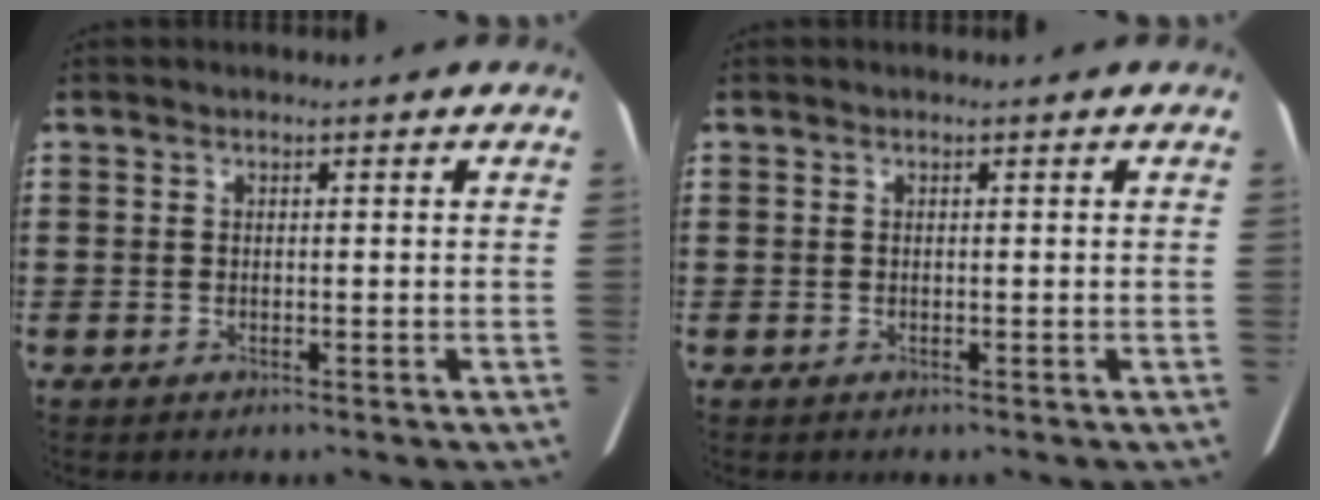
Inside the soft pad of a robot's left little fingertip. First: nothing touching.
{"total": 0.0}